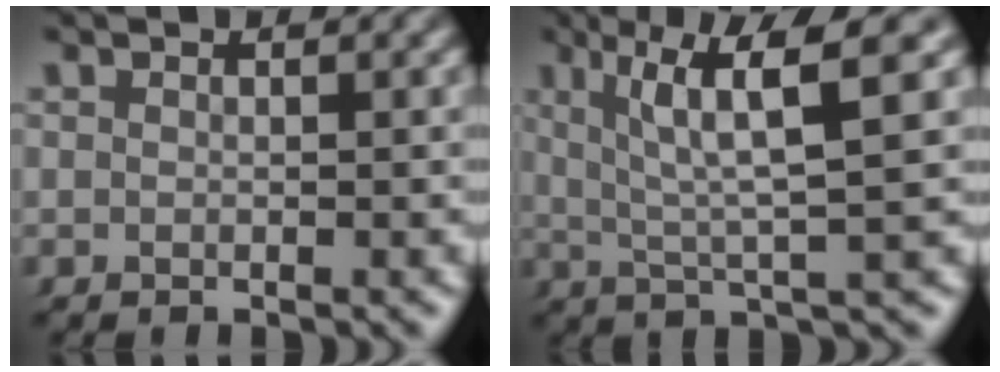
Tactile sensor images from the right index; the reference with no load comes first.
{"total": 6.3, "force": [2.6, 0.8, 5.7], "torque": [-0.089, 0.013, 0.037]}